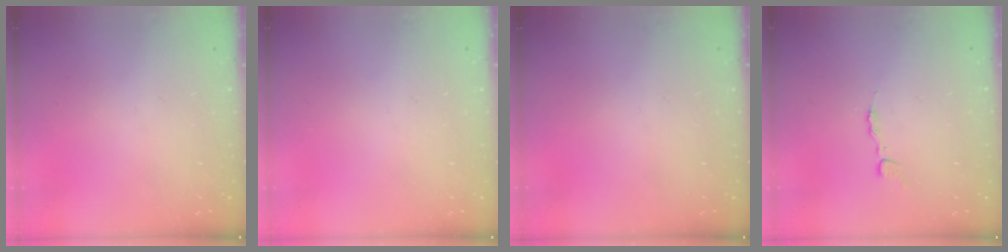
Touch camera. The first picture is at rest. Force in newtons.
{"total": 0.0}
{"total": 0.0}
{"total": 3.2, "press": 3.2, "slide": 0.3}